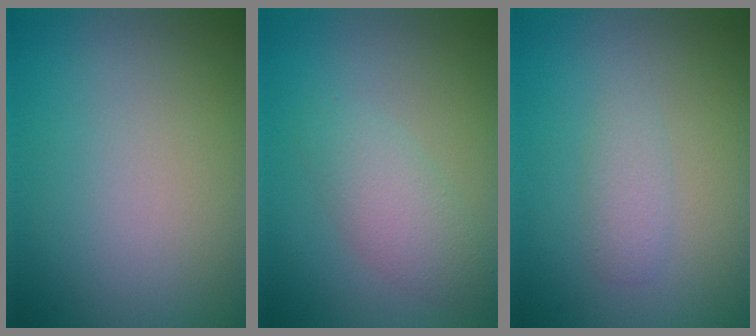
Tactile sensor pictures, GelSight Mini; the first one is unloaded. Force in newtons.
{"total": 2.8, "press": 2.8, "slide": 0.2}
{"total": 1.4, "press": 1.4, "slide": 0.0}